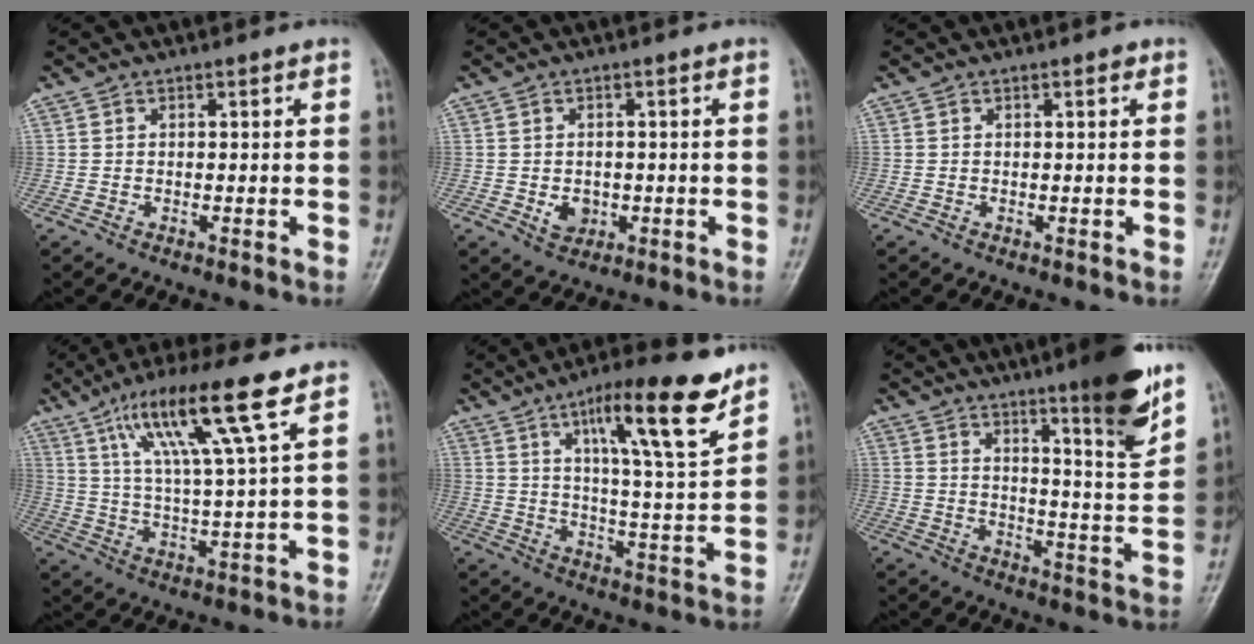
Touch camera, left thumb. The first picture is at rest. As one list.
[{"total": 3.3, "force": [-0.6, 2.6, 1.9], "torque": [-0.018, 0.000, -0.001]}, {"total": 0.7, "force": [0.4, 0.3, 0.5], "torque": [-0.006, 0.000, 0.002]}, {"total": 14.7, "force": [7.5, 0.9, 12.6], "torque": [-0.233, -0.017, 0.136]}, {"total": 16.1, "force": [9.6, 2.7, 12.7], "torque": [-0.185, -0.048, 0.155]}, {"total": 10.0, "force": [6.4, 0.9, 7.7], "torque": [-0.095, -0.043, 0.090]}]